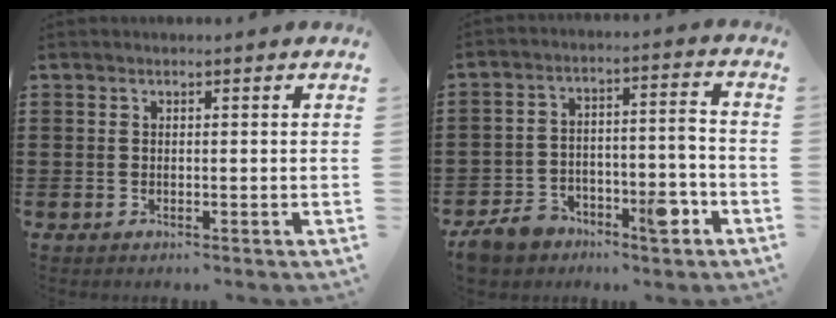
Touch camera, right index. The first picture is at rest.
{"total": 10.3, "force": [-6.3, 4.3, 6.9], "torque": [-0.116, 0.031, -0.110]}